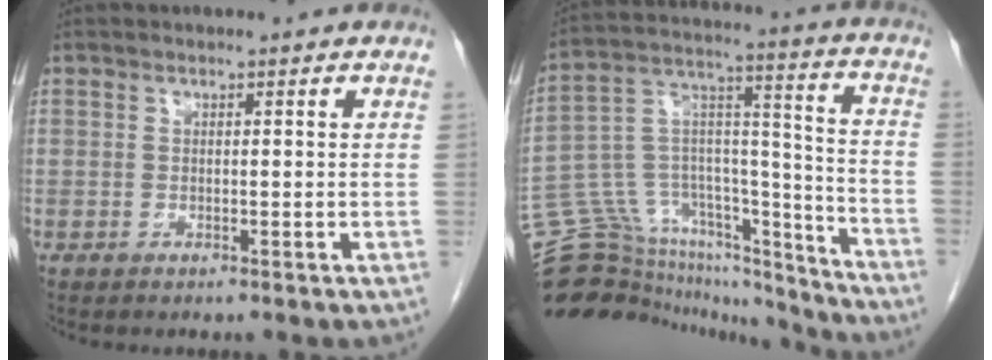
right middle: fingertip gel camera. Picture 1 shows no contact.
{"total": 24.4, "force": [-22.5, 7.2, 6.1], "torque": [-0.132, 0.069, -0.347]}